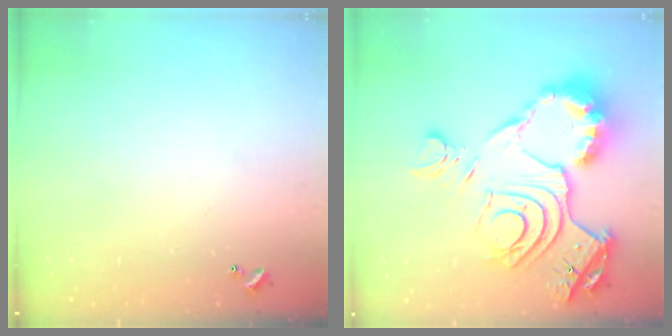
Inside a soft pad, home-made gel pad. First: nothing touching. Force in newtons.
{"total": 23.7, "press": 23.5, "slide": 2.6}